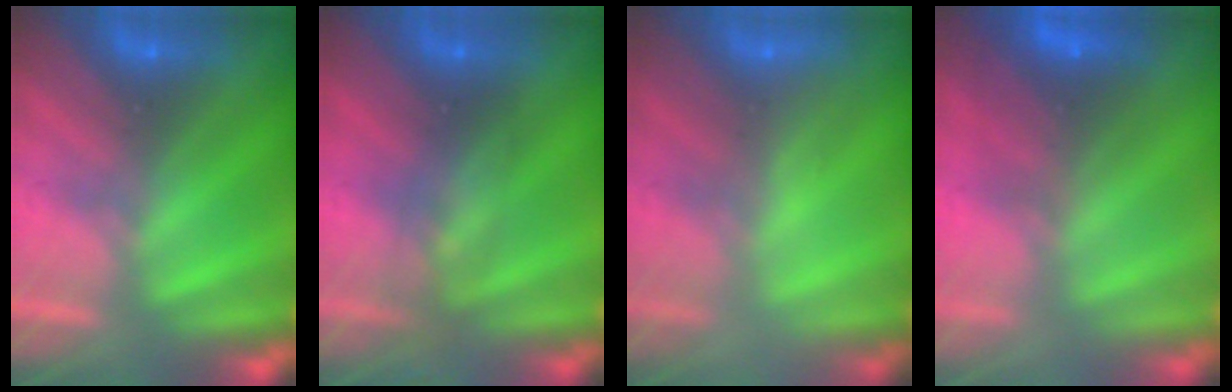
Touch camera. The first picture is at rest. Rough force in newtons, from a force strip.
{"total": 2.9}
{"total": 2.2}
{"total": 2.9}